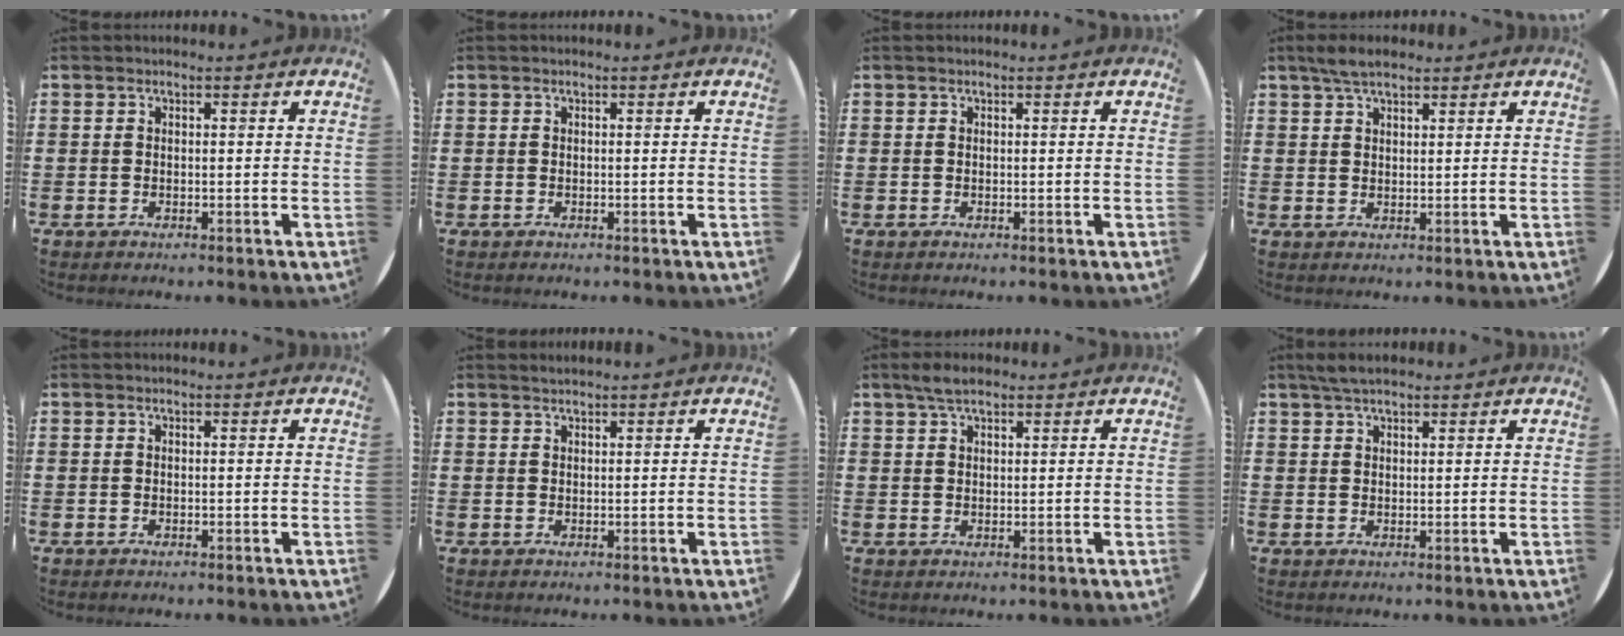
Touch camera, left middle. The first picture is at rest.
{"total": 0.0}
{"total": 0.0}
{"total": 3.7, "force": [2.8, 1.3, 2.0], "torque": [-0.044, 0.008, 0.052]}
{"total": 0.0}
{"total": 0.6, "force": [0.6, -0.1, 0.1], "torque": [-0.001, 0.000, 0.012]}
{"total": 3.0, "force": [2.3, 1.1, 1.6], "torque": [-0.028, 0.005, 0.040]}
{"total": 2.8, "force": [2.3, 0.9, 1.2], "torque": [-0.029, 0.007, 0.043]}